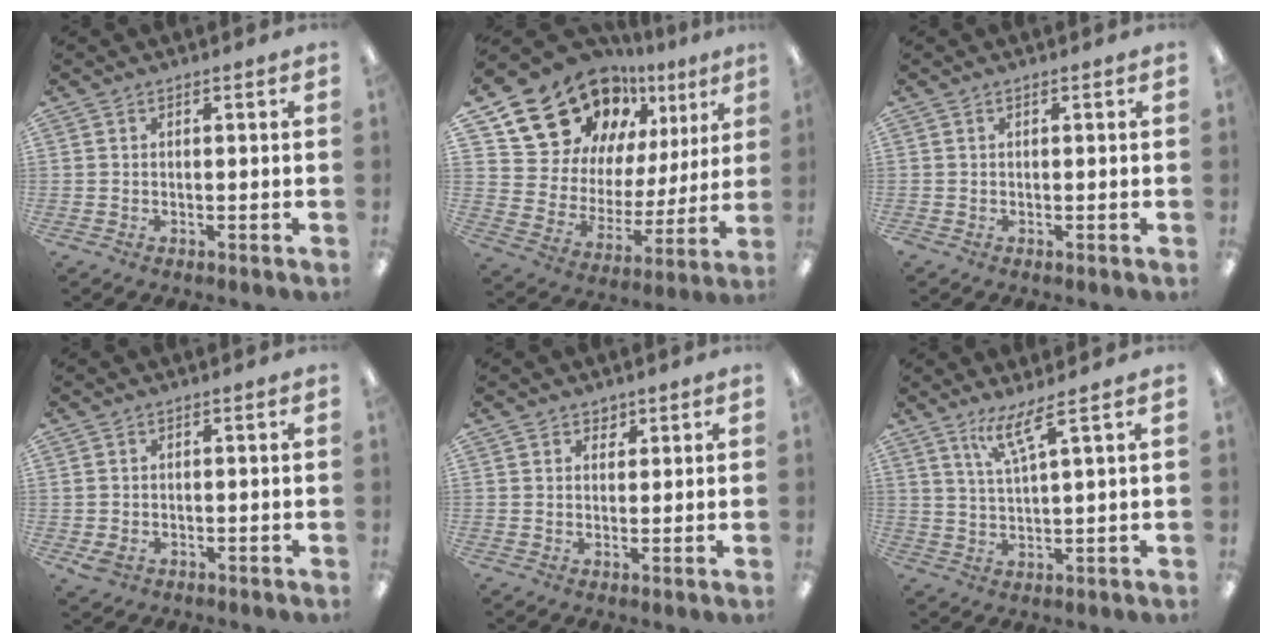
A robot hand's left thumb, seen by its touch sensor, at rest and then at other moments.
{"total": 20.4, "force": [15.2, 11.8, 7.0], "torque": [-0.124, -0.104, 0.281]}
{"total": 0.0}
{"total": 2.5, "force": [-0.4, 2.0, 1.5], "torque": [-0.033, 0.001, -0.010]}
{"total": 2.3, "force": [1.6, 1.7, 0.0], "torque": [0.012, -0.005, 0.028]}
{"total": 6.7, "force": [4.4, 0.6, 4.9], "torque": [-0.102, -0.012, 0.075]}